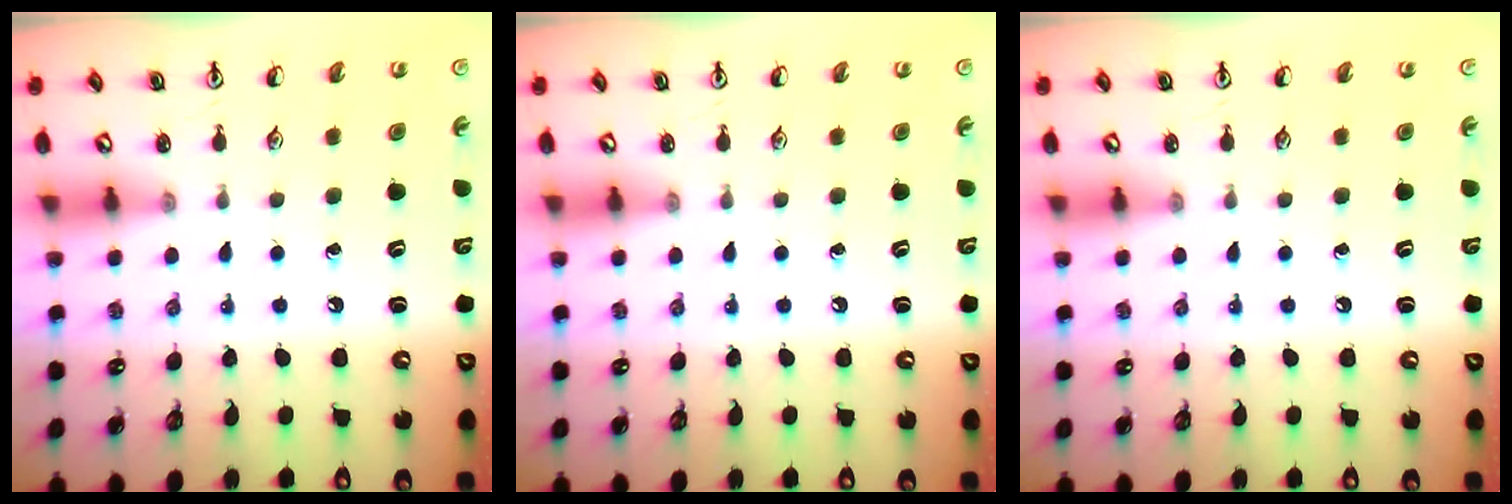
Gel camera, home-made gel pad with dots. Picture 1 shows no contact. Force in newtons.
{"total": 0.0}
{"total": 0.0}